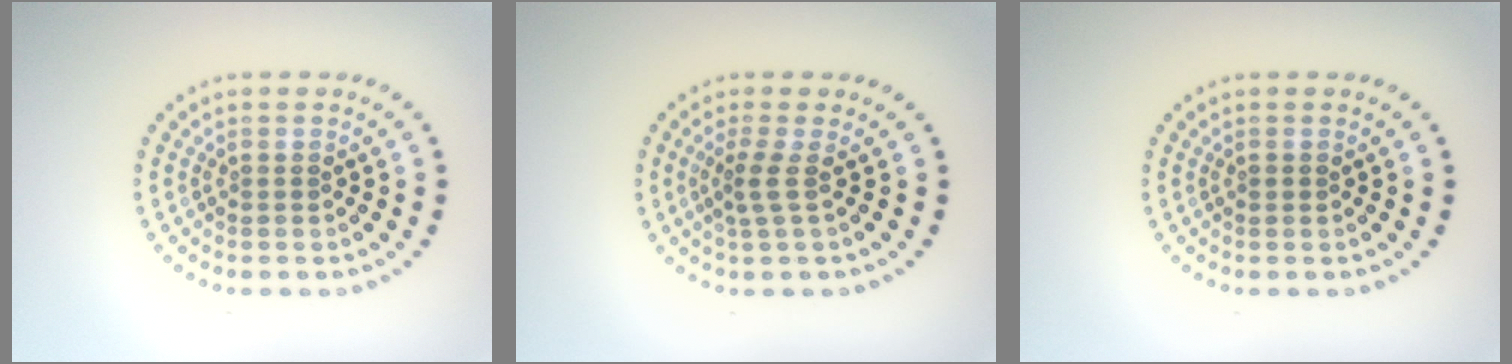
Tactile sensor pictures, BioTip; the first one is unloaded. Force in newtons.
{"total": 1.9, "press": 1.3, "slide": 1.4}
{"total": 0.7, "press": 0.7, "slide": 0.1}